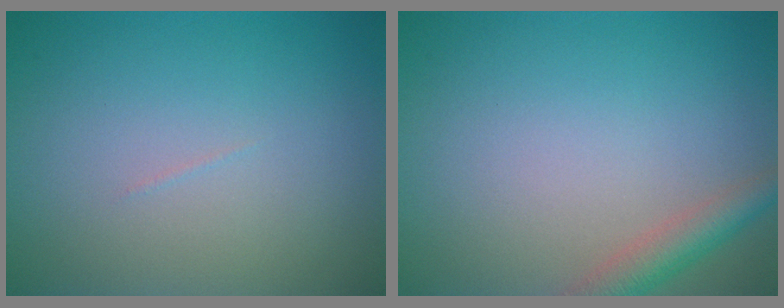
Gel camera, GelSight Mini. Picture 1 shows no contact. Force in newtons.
{"total": 2.9, "press": 2.9, "slide": 0.1}